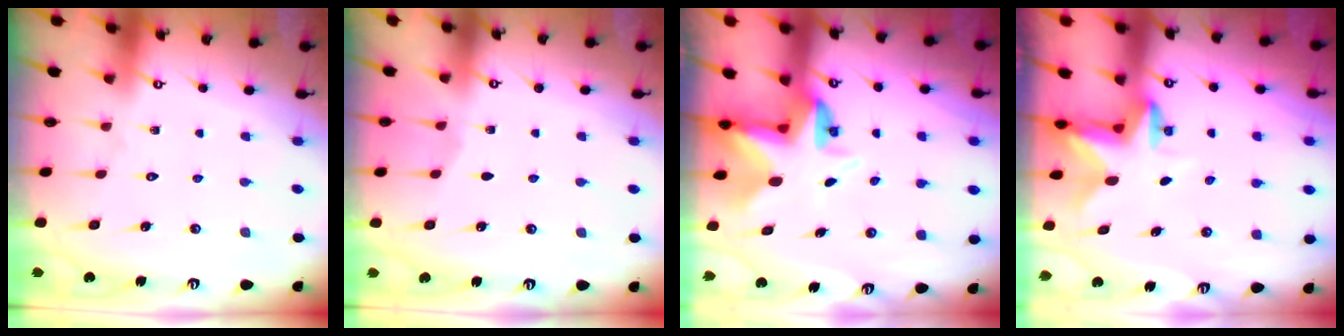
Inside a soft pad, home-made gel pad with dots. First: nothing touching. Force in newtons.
{"total": 1.4, "press": 1.4, "slide": 0.3}
{"total": 5.1, "press": 5.1, "slide": 0.4}
{"total": 2.7, "press": 2.7, "slide": 0.5}